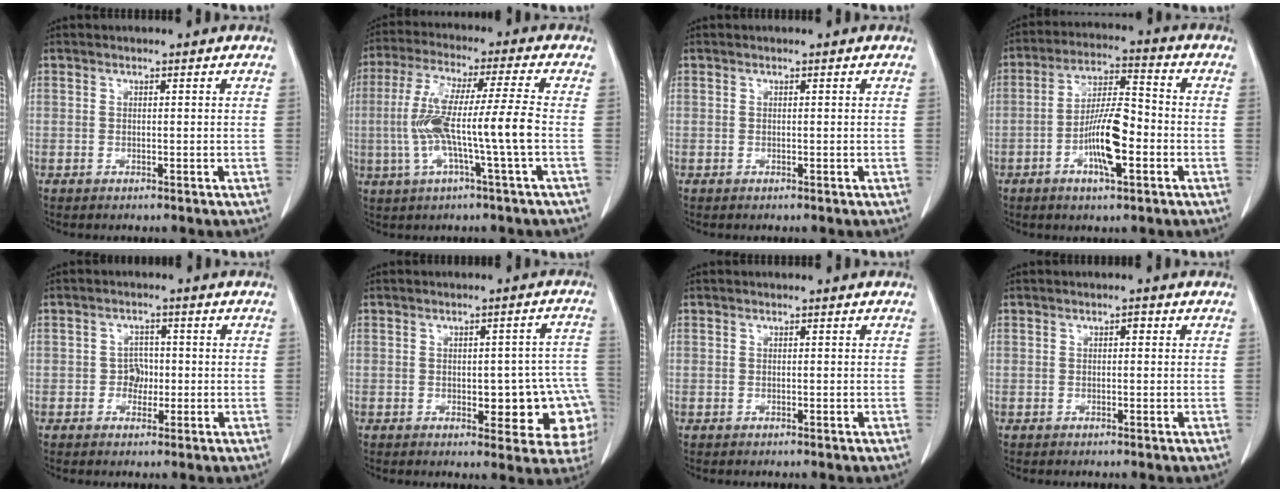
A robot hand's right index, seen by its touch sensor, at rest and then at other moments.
{"total": 11.7, "force": [-2.1, -0.7, 11.5], "torque": [-0.231, 0.012, -0.041]}
{"total": 0.0}
{"total": 10.0, "force": [-3.2, 2.2, 9.2], "torque": [-0.175, 0.005, -0.061]}
{"total": 2.6, "force": [-0.5, 2.1, 1.3], "torque": [-0.012, 0.008, -0.008]}
{"total": 12.2, "force": [-2.9, 5.0, 10.8], "torque": [-0.082, 0.026, -0.024]}
{"total": 0.0}
{"total": 0.7, "force": [0.1, 0.4, 0.6], "torque": [-0.006, 0.003, 0.000]}